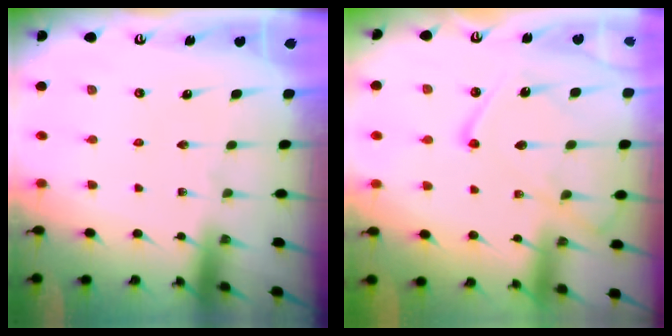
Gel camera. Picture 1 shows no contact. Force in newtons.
{"total": 12.5, "press": 12.5, "slide": 1.5}